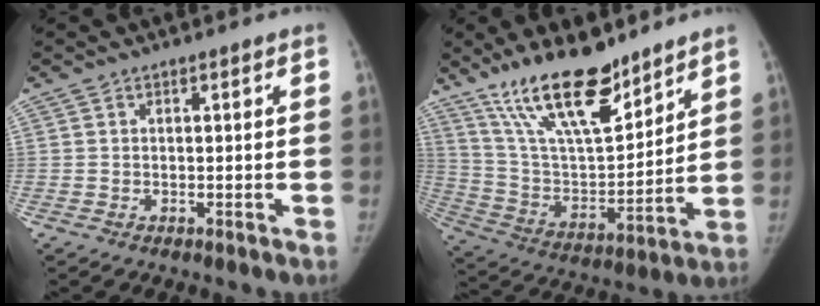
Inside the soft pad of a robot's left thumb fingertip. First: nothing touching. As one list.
[{"total": 19.7, "force": [14.5, 6.4, 11.8], "torque": [-0.169, -0.079, 0.267]}]